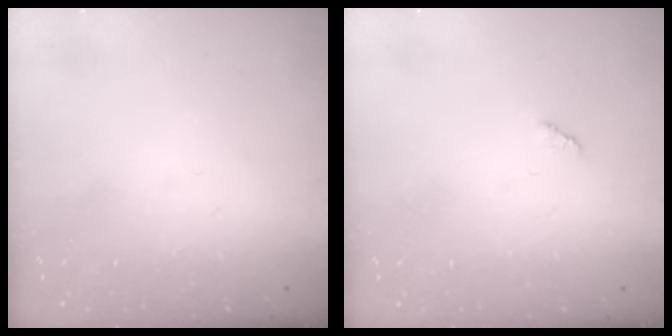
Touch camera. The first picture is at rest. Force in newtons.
{"total": 2.1, "press": 2.1, "slide": 0.3}